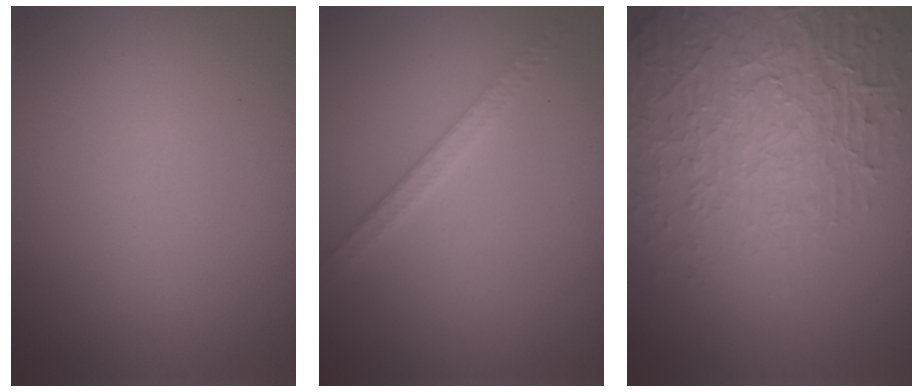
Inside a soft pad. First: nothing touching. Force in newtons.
{"total": 1.9, "press": 1.9, "slide": 0.4}
{"total": 6.5, "press": 5.3, "slide": 3.7}